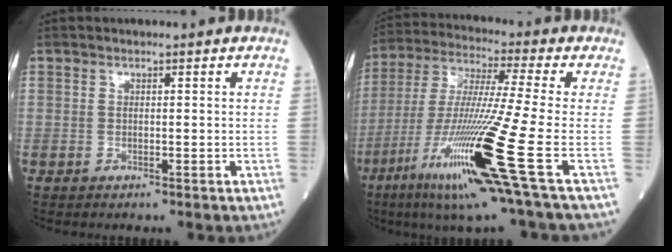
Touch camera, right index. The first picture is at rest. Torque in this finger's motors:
{"motor_torque": [2.01, -0.13, 1.06, 0.21]}